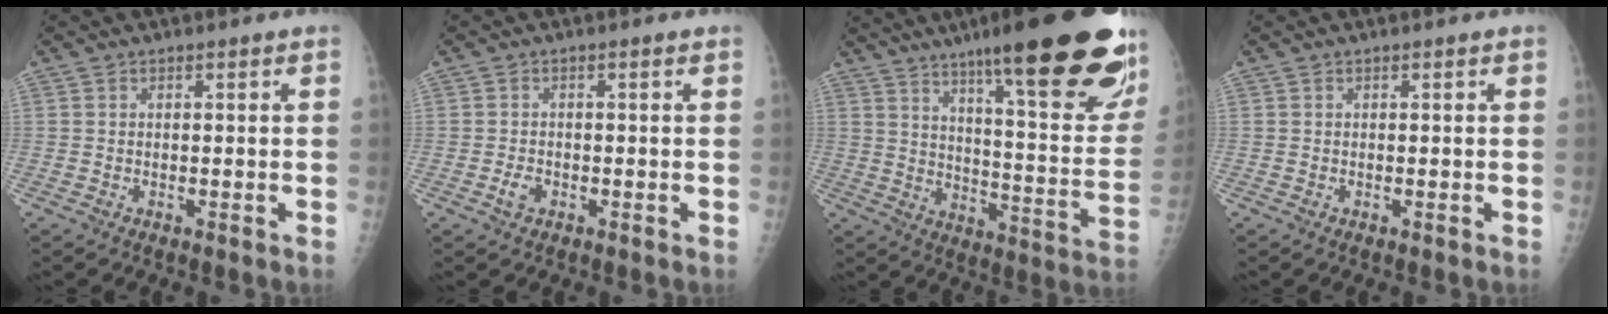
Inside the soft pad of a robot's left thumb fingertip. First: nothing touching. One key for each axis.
{"total": 1.8, "fx": -0.7, "fy": 1.1, "fz": 1.1, "tx": -0.021, "ty": 0.003, "tz": -0.013}
{"total": 30.5, "fx": 19.6, "fy": 5.6, "fz": 22.6, "tx": -0.264, "ty": -0.068, "tz": 0.279}
{"total": 0.0}